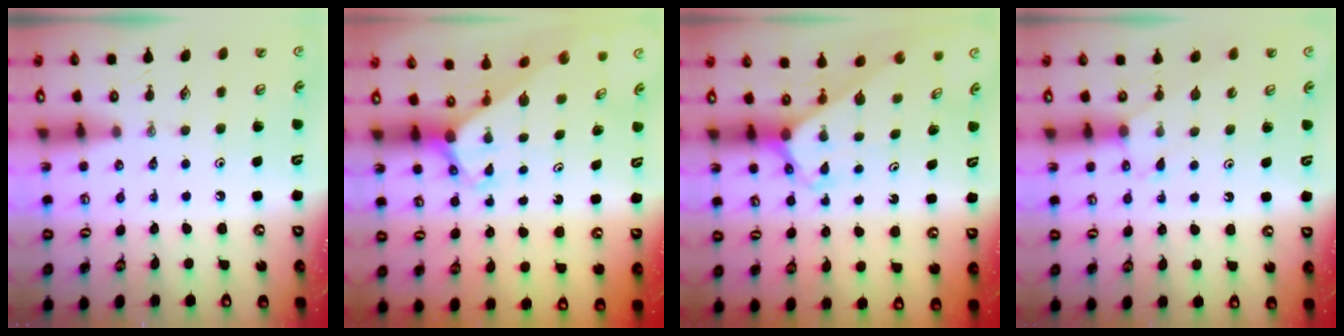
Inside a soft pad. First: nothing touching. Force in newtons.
{"total": 3.1, "press": 3.1, "slide": 0.2}
{"total": 2.7, "press": 2.7, "slide": 0.2}
{"total": 5.0, "press": 4.9, "slide": 0.6}